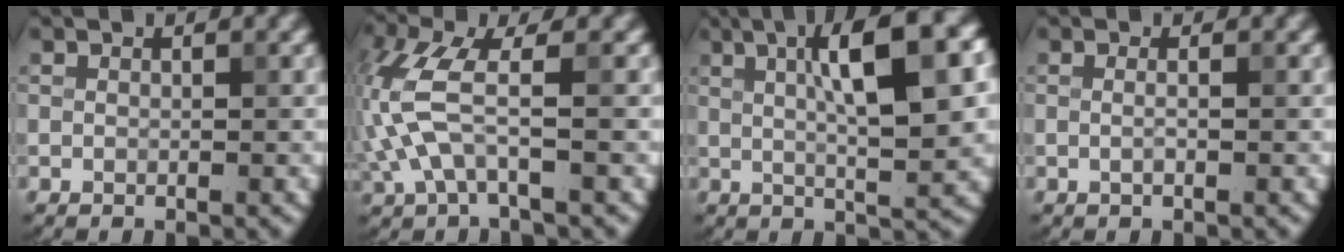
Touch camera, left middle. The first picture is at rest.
{"total": 4.9, "force": [-0.4, 1.5, 4.6], "torque": [-0.123, 0.007, -0.011]}
{"total": 10.4, "force": [2.8, 2.4, 9.7], "torque": [-0.132, 0.014, 0.043]}
{"total": 1.2, "force": [0.2, 0.4, 1.1], "torque": [-0.013, -0.014, -0.009]}